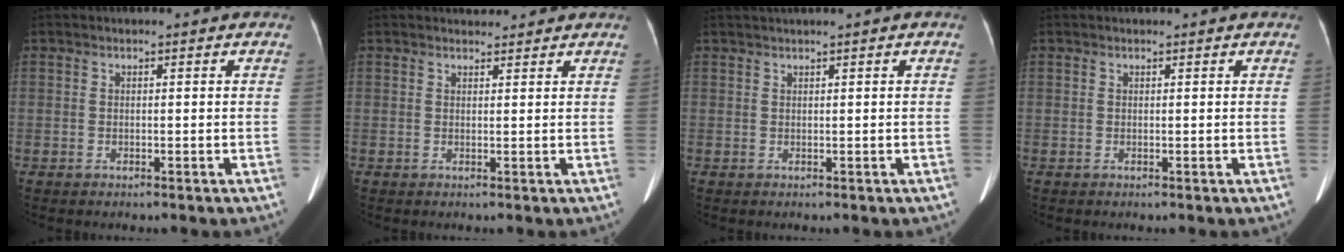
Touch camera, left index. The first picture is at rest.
{"total": 2.0, "force": [1.9, 0.5, 0.1], "torque": [-0.007, 0.011, 0.029]}
{"total": 1.0, "force": [0.6, -0.3, 0.7], "torque": [-0.017, 0.014, 0.020]}
{"total": 0.0}